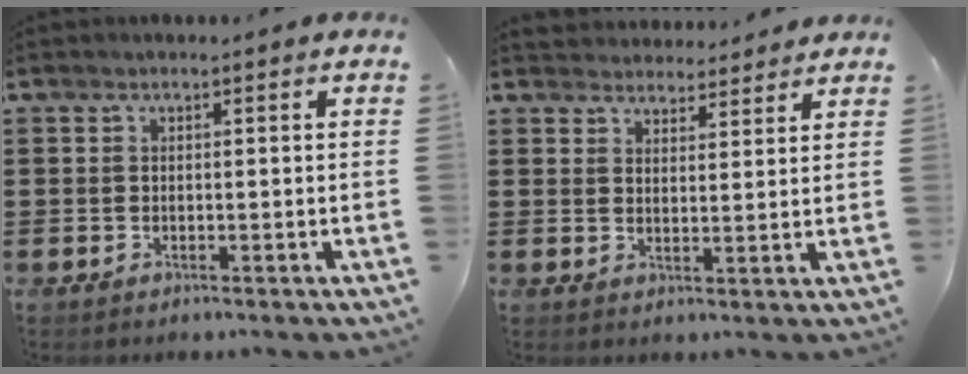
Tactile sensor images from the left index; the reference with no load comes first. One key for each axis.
{"total": 3.3, "fx": 3.1, "fy": 0.9, "fz": -0.5, "tx": -0.003, "ty": -0.006, "tz": 0.058}